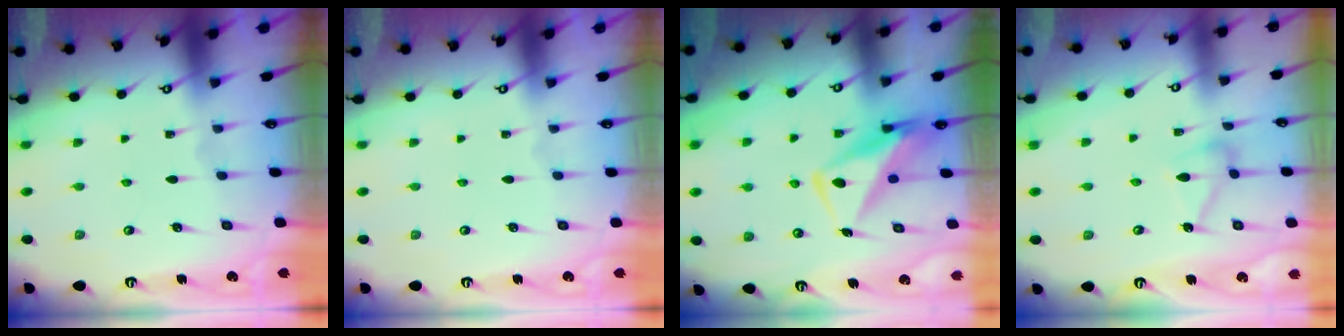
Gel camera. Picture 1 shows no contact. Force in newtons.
{"total": 0.0}
{"total": 10.4, "press": 10.4, "slide": 1.1}
{"total": 9.3, "press": 9.2, "slide": 0.5}